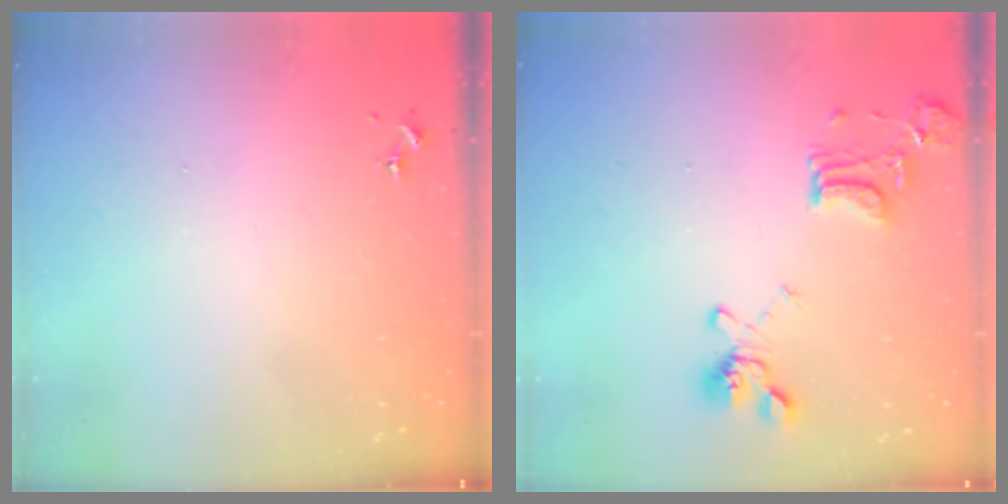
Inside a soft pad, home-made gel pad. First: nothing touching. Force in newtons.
{"total": 15.8, "press": 15.7, "slide": 1.4}